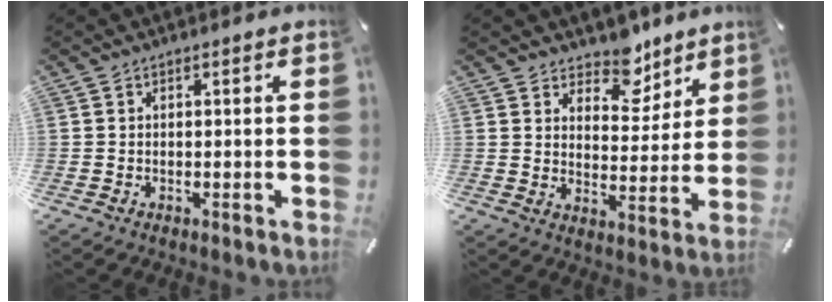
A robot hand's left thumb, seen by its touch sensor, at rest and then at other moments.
{"total": 9.3, "force": [7.5, 5.3, 1.7], "torque": [-0.017, -0.063, 0.133]}